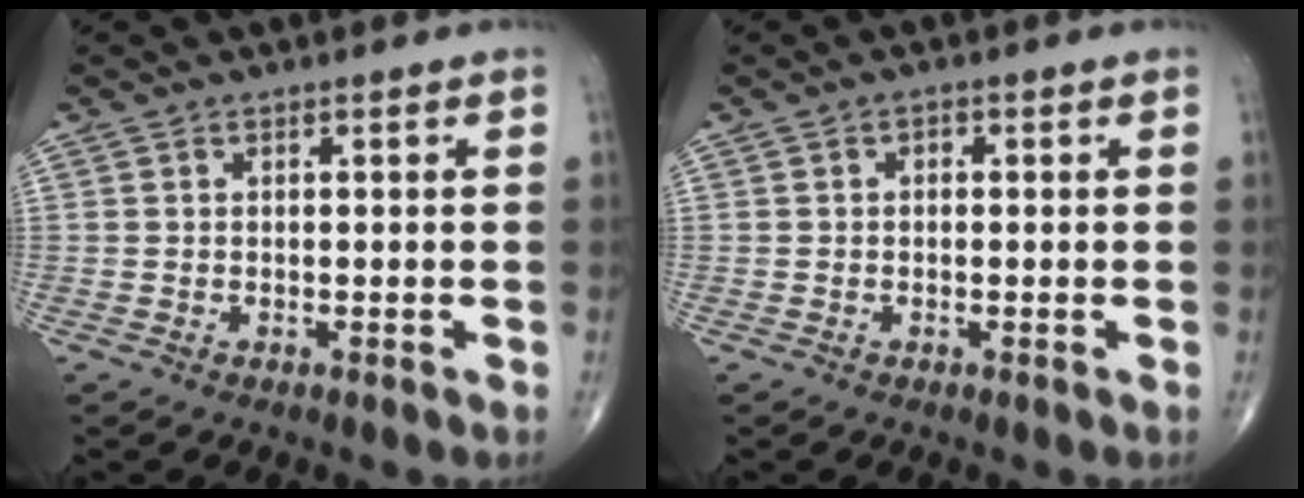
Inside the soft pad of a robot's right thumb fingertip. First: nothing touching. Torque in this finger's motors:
{"motor_torque": [-0.03, -0.19, 0.27, 0.05, 0.03]}